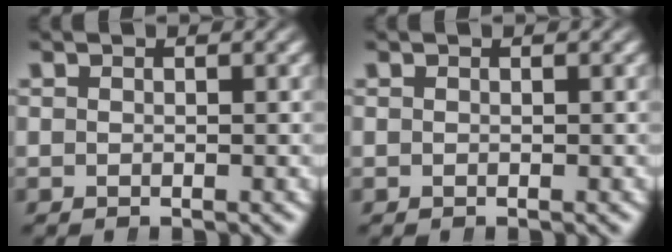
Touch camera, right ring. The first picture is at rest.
{"total": 0.0}